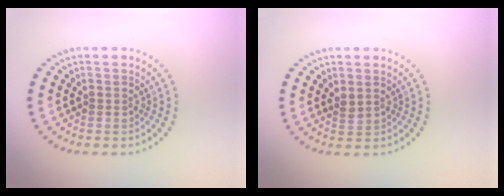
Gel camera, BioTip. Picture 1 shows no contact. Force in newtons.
{"total": 0.9, "press": 0.7, "slide": 0.6}